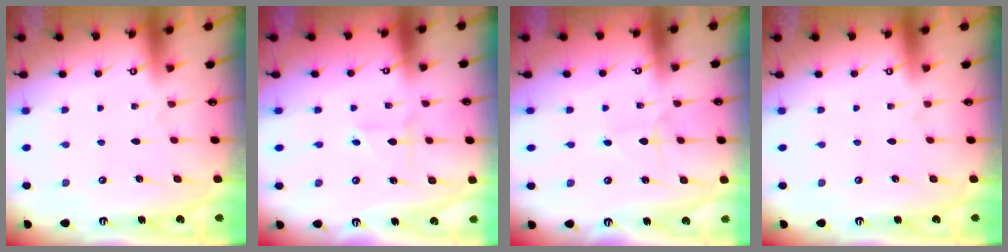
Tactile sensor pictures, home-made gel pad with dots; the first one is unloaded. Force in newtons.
{"total": 1.9, "press": 1.9, "slide": 0.3}
{"total": 1.6, "press": 1.6, "slide": 0.2}
{"total": 0.0}